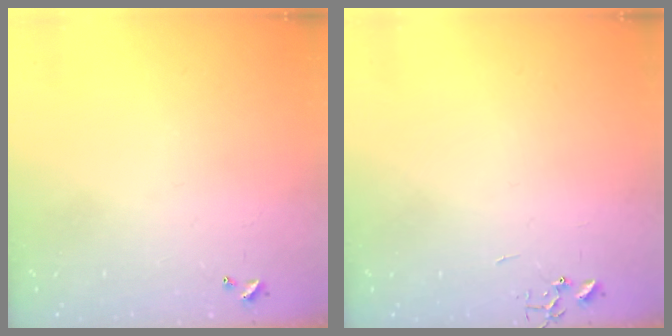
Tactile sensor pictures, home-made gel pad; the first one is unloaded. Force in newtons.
{"total": 0.0}